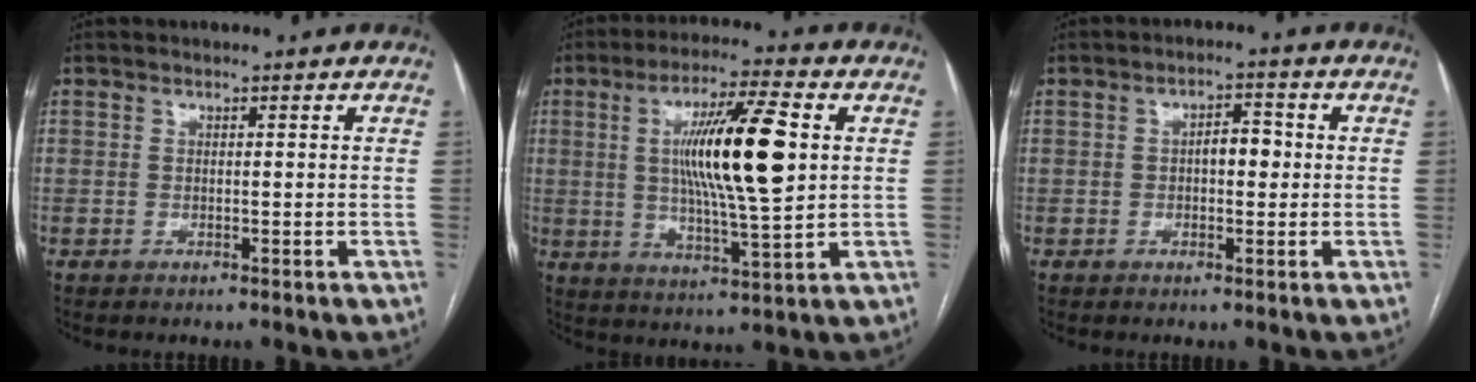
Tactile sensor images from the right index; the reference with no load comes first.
{"total": 14.9, "force": [2.6, 1.3, 14.6], "torque": [-0.258, 0.002, 0.044]}
{"total": 3.5, "force": [0.0, 1.7, 3.0], "torque": [-0.044, 0.012, 0.001]}